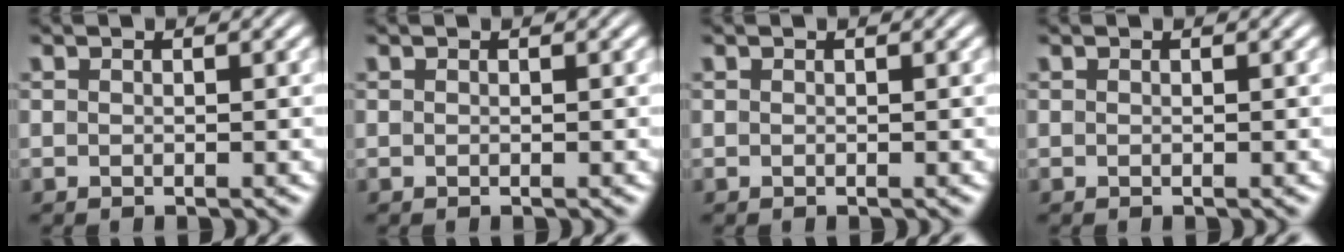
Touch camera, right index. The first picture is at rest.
{"total": 0.0}
{"total": 0.0}
{"total": 0.0}